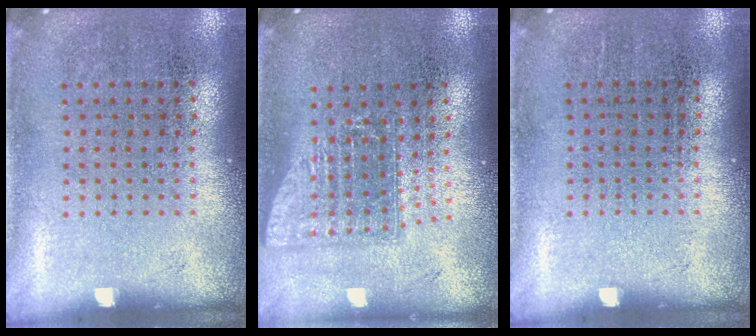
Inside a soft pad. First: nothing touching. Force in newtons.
{"total": 1.7, "press": 1.3, "slide": 1.0}
{"total": 0.0}